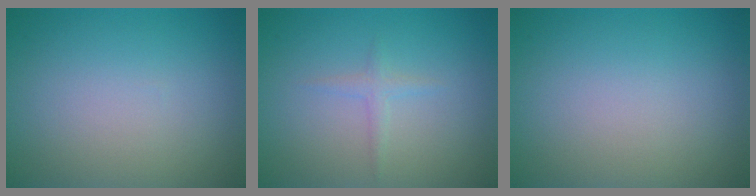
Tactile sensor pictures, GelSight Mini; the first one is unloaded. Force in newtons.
{"total": 1.1, "press": 1.1, "slide": 0.0}
{"total": 0.0}